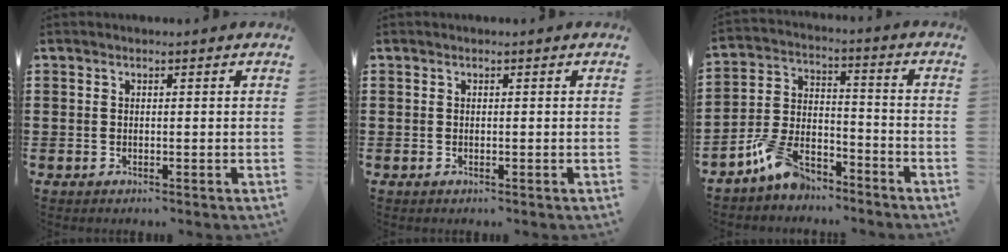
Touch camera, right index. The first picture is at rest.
{"total": 0.0}
{"total": 8.5, "force": [-7.0, 3.3, 3.5], "torque": [-0.085, 0.018, -0.137]}